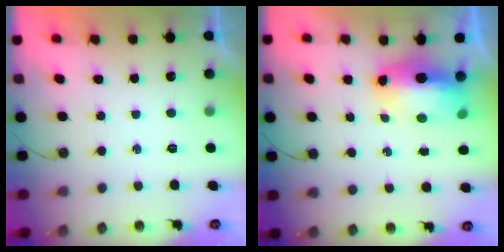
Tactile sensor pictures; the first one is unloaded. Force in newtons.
{"total": 10.5, "press": 10.4, "slide": 1.5}